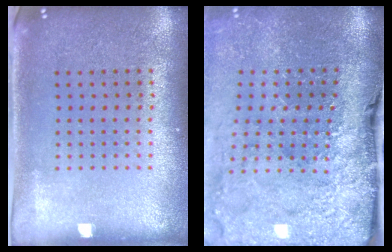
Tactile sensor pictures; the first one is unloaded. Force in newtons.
{"total": 4.7, "press": 3.6, "slide": 3.0}